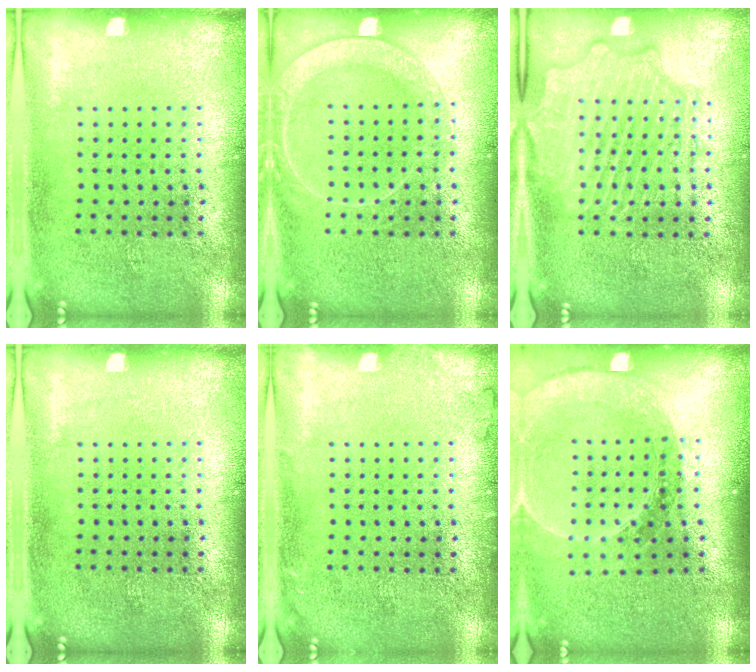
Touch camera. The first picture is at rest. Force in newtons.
{"total": 2.3, "press": 2.3, "slide": 0.3}
{"total": 2.2, "press": 2.2, "slide": 0.2}
{"total": 0.0}
{"total": 0.9, "press": 0.8, "slide": 0.2}
{"total": 1.5, "press": 1.5, "slide": 0.1}